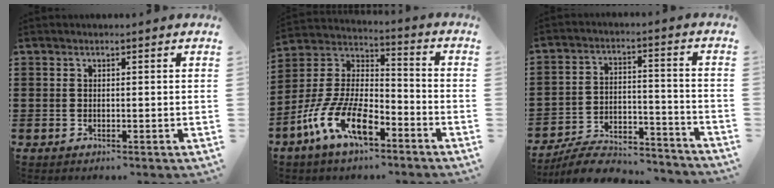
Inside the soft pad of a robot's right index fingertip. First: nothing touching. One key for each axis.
{"total": 12.5, "fx": -7.6, "fy": 4.8, "fz": 8.7, "tx": -0.202, "ty": 0.007, "tz": -0.151}
{"total": 7.5, "fx": -7.0, "fy": 1.4, "fz": 2.2, "tx": -0.040, "ty": 0.018, "tz": -0.136}